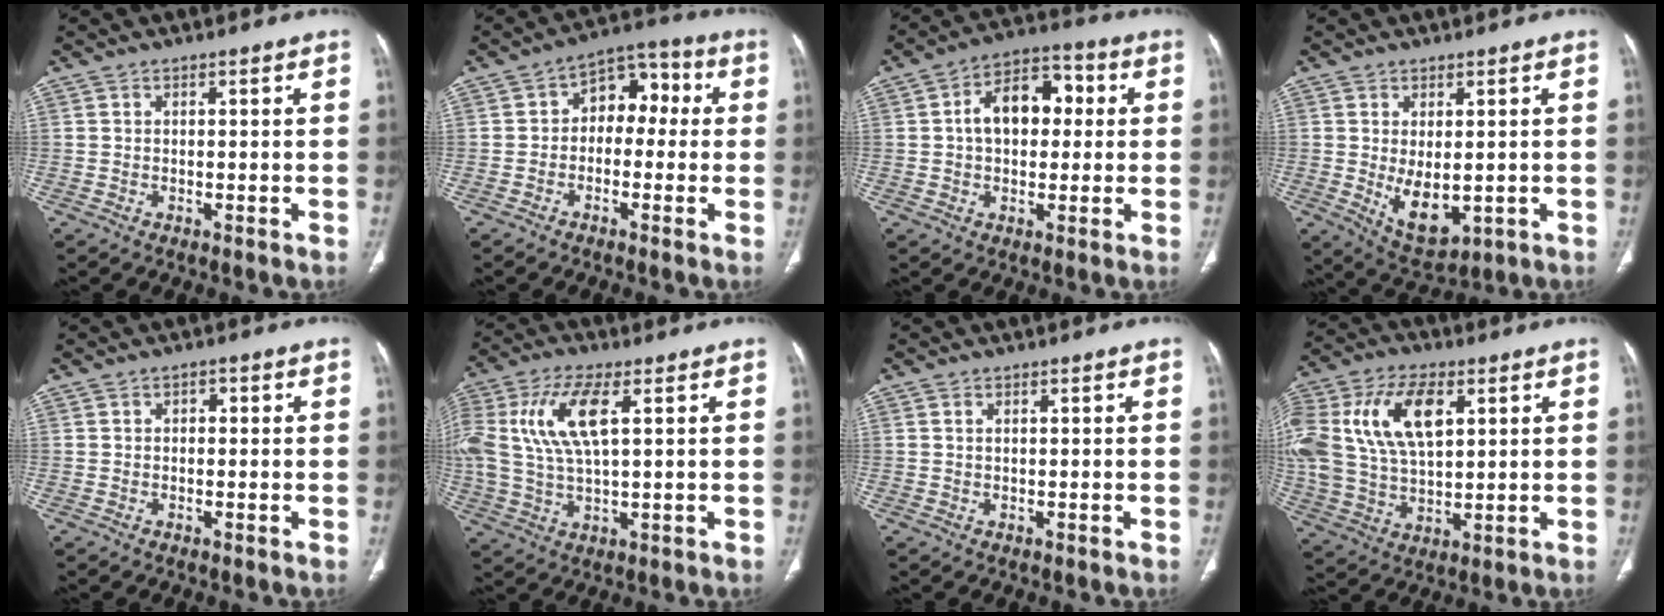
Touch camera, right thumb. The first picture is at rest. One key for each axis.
{"total": 8.6, "fx": 0.3, "fy": 6.0, "fz": 6.1, "tx": -0.046, "ty": 0.039, "tz": -0.012}
{"total": 11.9, "fx": 1.6, "fy": 7.7, "fz": 8.9, "tx": -0.116, "ty": 0.029, "tz": 0.018}
{"total": 7.9, "fx": -0.8, "fy": 4.1, "fz": 6.8, "tx": -0.099, "ty": -0.015, "tz": 0.008}
{"total": 1.3, "fx": 0.3, "fy": 0.9, "fz": 0.9, "tx": -0.007, "ty": 0.004, "tz": 0.001}
{"total": 14.7, "fx": 3.8, "fy": 6.0, "fz": 12.9, "tx": -0.294, "ty": 0.007, "tz": 0.073}
{"total": 0.6, "fx": 0.3, "fy": 0.2, "fz": 0.5, "tx": -0.013, "ty": 0.004, "tz": 0.007}
{"total": 23.0, "fx": 6.8, "fy": 13.4, "fz": 17.4, "tx": -0.385, "ty": 0.012, "tz": 0.126}